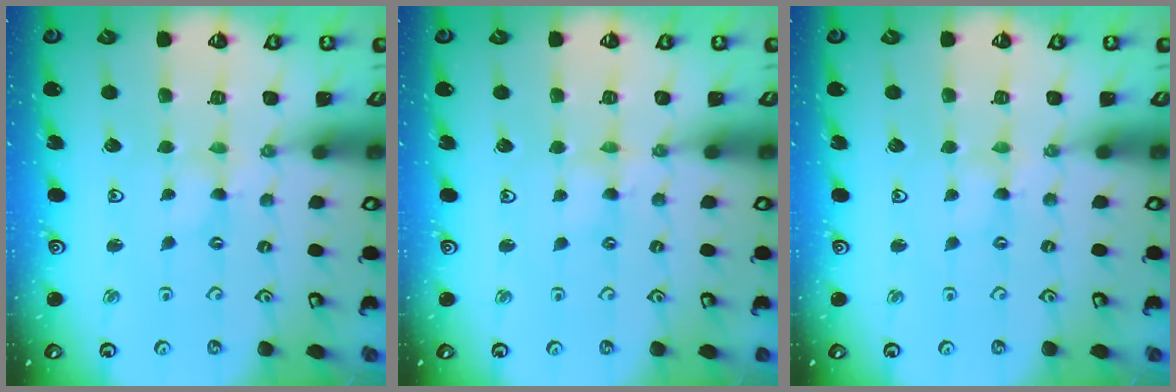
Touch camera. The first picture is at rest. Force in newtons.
{"total": 1.0, "press": 0.9, "slide": 0.2}
{"total": 0.0}